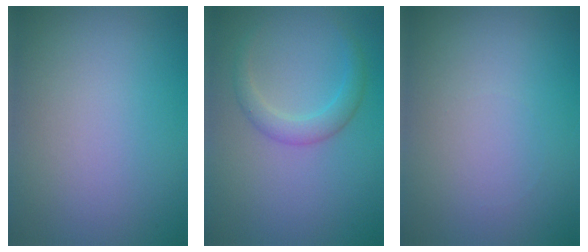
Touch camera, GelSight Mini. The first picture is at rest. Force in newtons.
{"total": 2.2, "press": 2.2, "slide": 0.1}
{"total": 0.0}